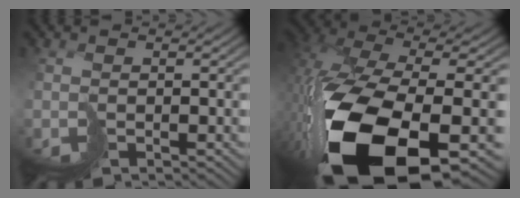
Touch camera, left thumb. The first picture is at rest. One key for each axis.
{"total": 17.5, "fx": -5.5, "fy": 8.1, "fz": 14.6, "tx": -0.331, "ty": -0.057, "tz": -0.051}